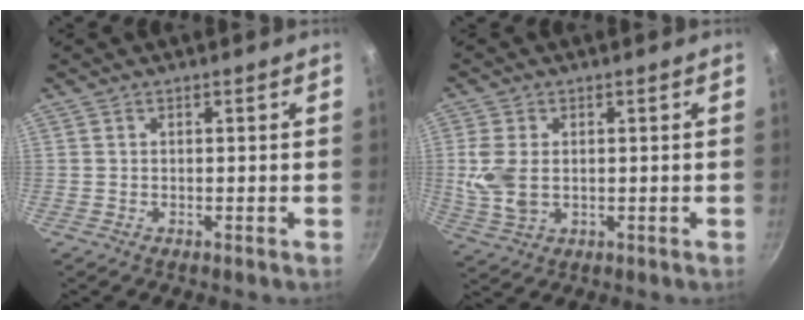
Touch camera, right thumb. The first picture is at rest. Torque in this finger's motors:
{"motor_torque": [0.44, 1.57, 1.18, 0.14, 0.11]}